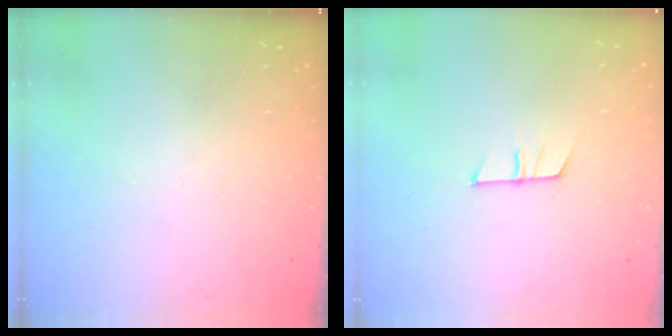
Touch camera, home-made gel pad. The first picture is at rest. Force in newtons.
{"total": 7.1, "press": 7.1, "slide": 0.6}